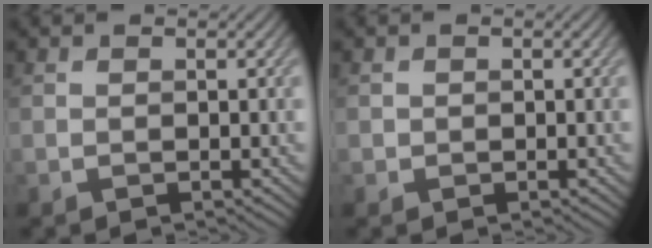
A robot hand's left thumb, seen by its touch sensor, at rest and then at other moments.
{"total": 0.8, "force": [-0.1, 0.8, 0.1], "torque": [0.000, -0.004, -0.004]}